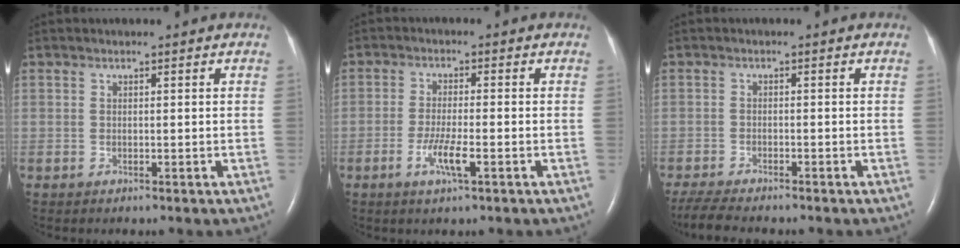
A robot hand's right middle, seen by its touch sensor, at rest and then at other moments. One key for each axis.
{"total": 4.4, "fx": -1.9, "fy": 0.3, "fz": 3.9, "tx": -0.081, "ty": -0.006, "tz": -0.035}
{"total": 6.9, "fx": -6.1, "fy": 0.9, "fz": 3.2, "tx": -0.060, "ty": -0.018, "tz": -0.101}